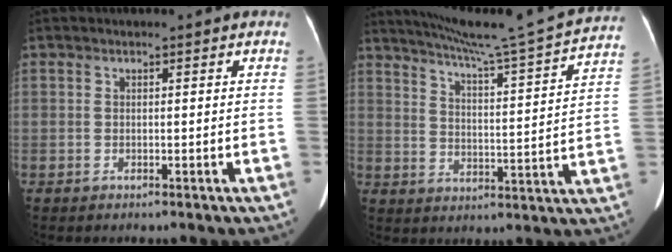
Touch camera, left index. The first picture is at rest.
{"total": 19.9, "force": [18.4, -1.5, 7.5], "torque": [-0.131, -0.050, 0.240]}